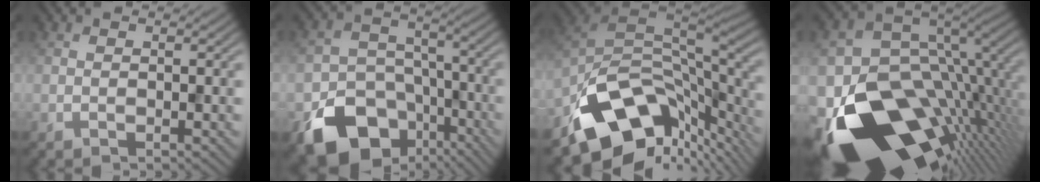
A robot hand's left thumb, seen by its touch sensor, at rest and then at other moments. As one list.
[{"total": 14.3, "force": [-8.2, 10.0, 6.1], "torque": [-0.133, -0.036, -0.130]}, {"total": 16.0, "force": [-8.5, 8.1, 10.9], "torque": [-0.226, -0.031, -0.138]}, {"total": 19.4, "force": [-6.3, 11.6, 14.3], "torque": [-0.289, -0.040, -0.084]}]